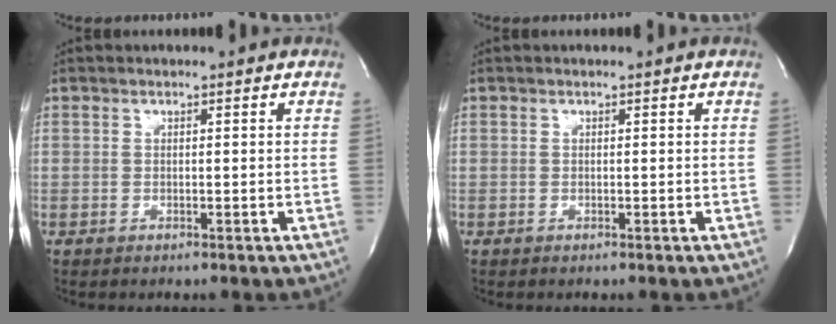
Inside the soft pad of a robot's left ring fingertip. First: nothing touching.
{"total": 0.0}